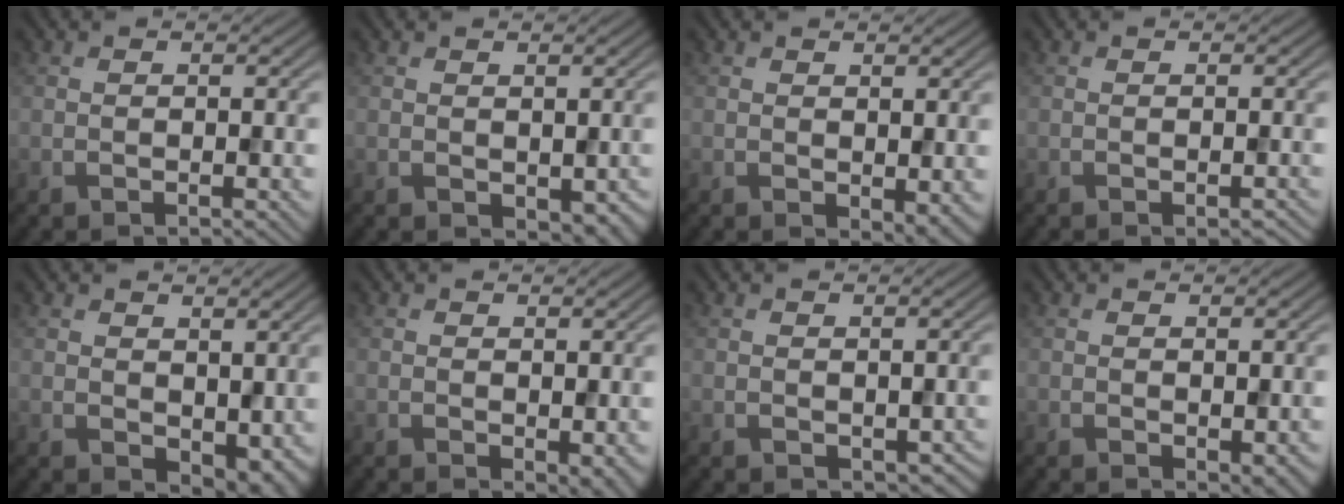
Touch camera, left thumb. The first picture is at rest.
{"total": 2.1, "force": [0.1, 1.4, 1.6], "torque": [-0.028, -0.010, 0.011]}
{"total": 2.5, "force": [-0.1, 1.4, 2.1], "torque": [-0.032, -0.007, 0.002]}
{"total": 1.3, "force": [-0.8, 0.2, 1.0], "torque": [-0.013, -0.002, -0.010]}
{"total": 4.8, "force": [1.1, 3.2, 3.4], "torque": [-0.062, -0.018, 0.028]}
{"total": 2.8, "force": [-0.4, 1.6, 2.3], "torque": [-0.033, -0.009, -0.001]}
{"total": 1.3, "force": [0.2, 1.0, 0.9], "torque": [-0.019, -0.009, 0.010]}
{"total": 1.9, "force": [-0.3, 1.0, 1.6], "torque": [-0.023, -0.008, 0.000]}